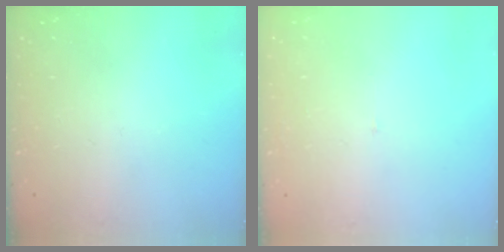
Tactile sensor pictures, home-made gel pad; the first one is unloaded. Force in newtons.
{"total": 2.0, "press": 2.0, "slide": 0.1}